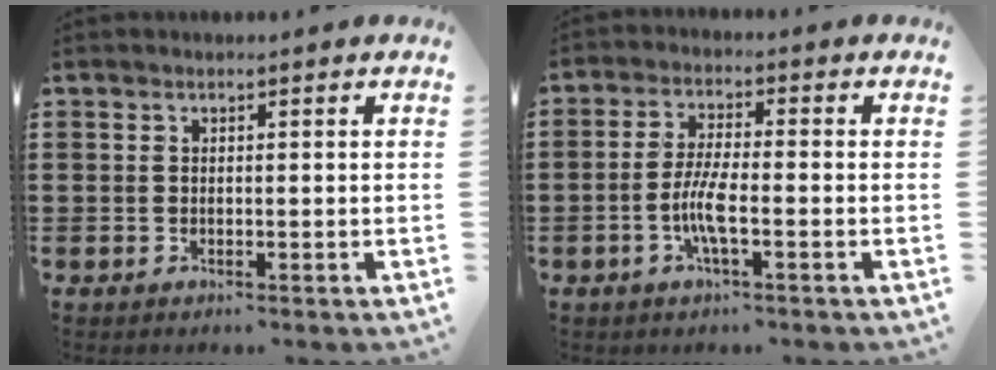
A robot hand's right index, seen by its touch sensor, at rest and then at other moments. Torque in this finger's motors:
{"motor_torque": [1.40, 0.73, 0.12, 0.05]}